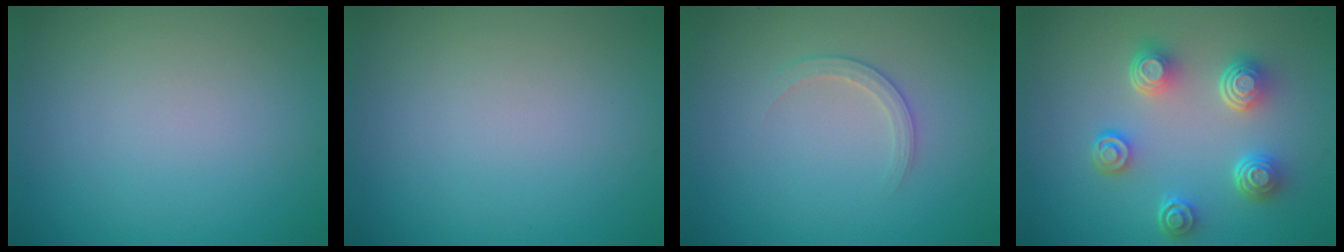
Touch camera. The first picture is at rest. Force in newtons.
{"total": 0.0}
{"total": 1.6, "press": 1.6, "slide": 0.1}
{"total": 5.0, "press": 3.6, "slide": 3.5}